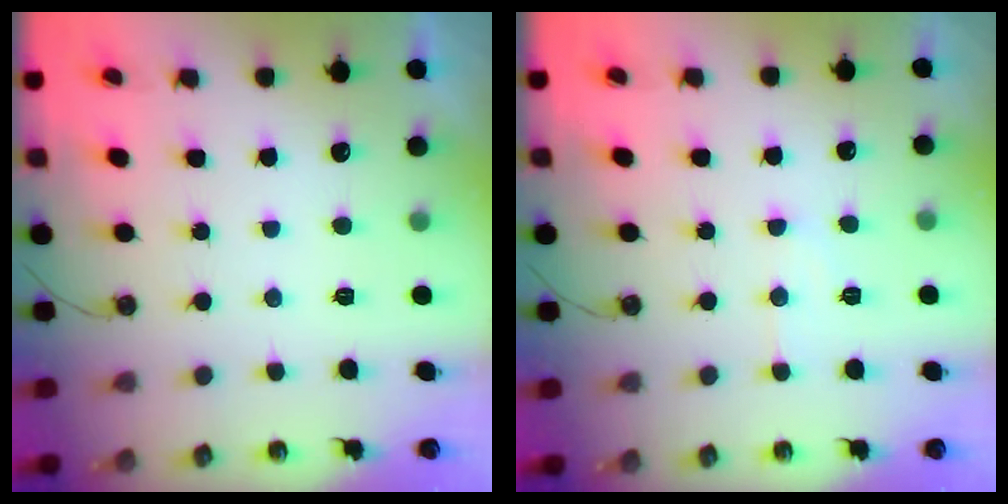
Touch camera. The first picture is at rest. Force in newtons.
{"total": 5.9, "press": 5.9, "slide": 0.3}